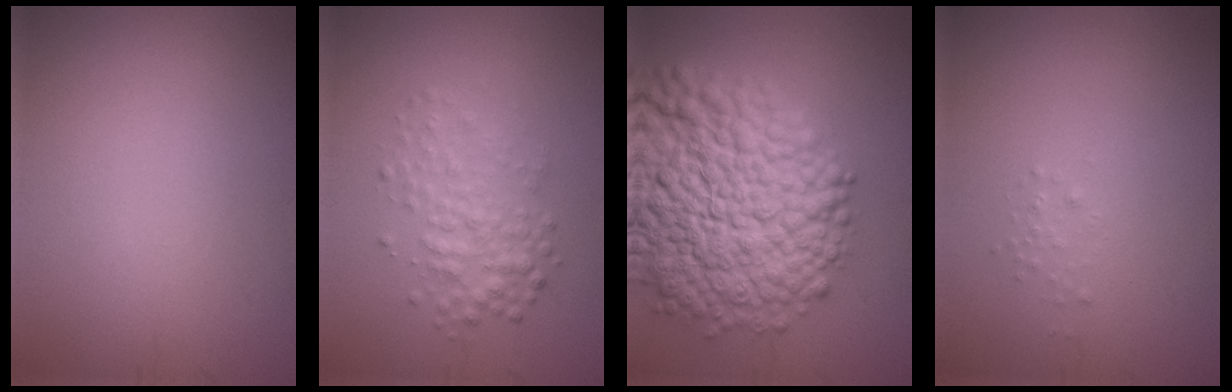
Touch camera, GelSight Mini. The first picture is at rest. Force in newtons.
{"total": 3.1, "press": 3.1, "slide": 0.0}
{"total": 15.1, "press": 15.0, "slide": 0.6}
{"total": 0.6, "press": 0.6, "slide": 0.0}